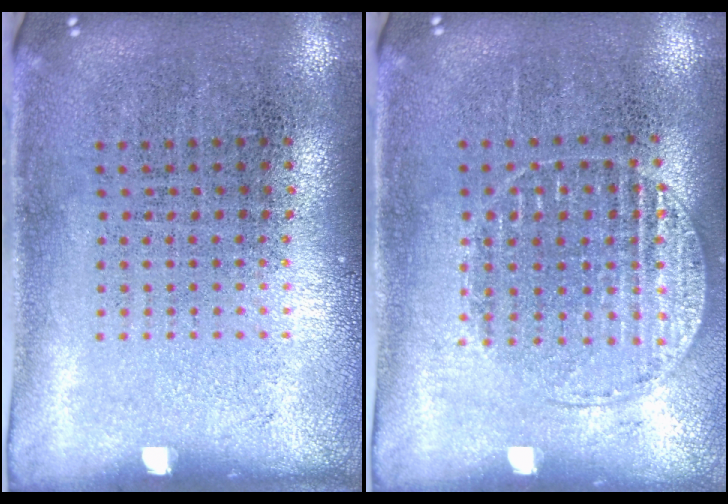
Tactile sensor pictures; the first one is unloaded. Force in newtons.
{"total": 1.2, "press": 1.1, "slide": 0.4}